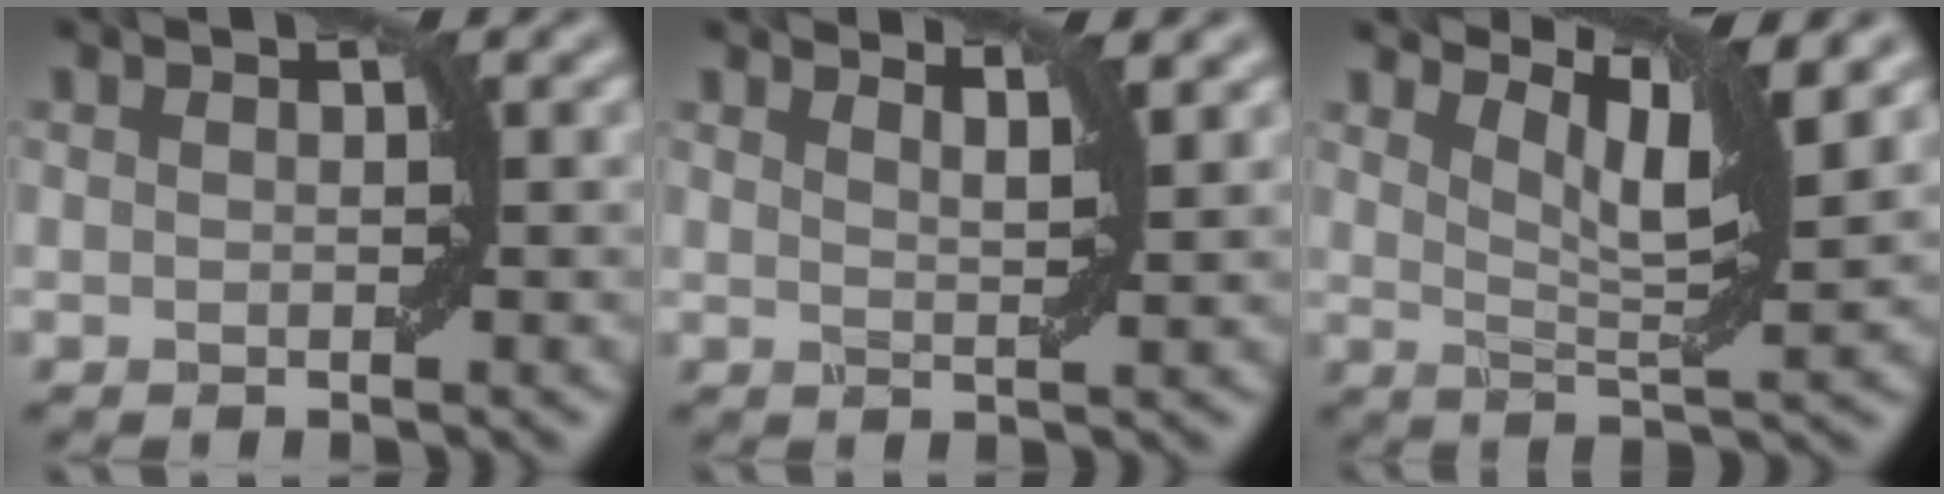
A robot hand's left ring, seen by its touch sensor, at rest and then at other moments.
{"total": 2.4, "force": [2.1, 0.3, 1.1], "torque": [-0.011, -0.001, 0.025]}
{"total": 5.7, "force": [4.0, 1.1, 4.0], "torque": [-0.065, 0.002, 0.068]}